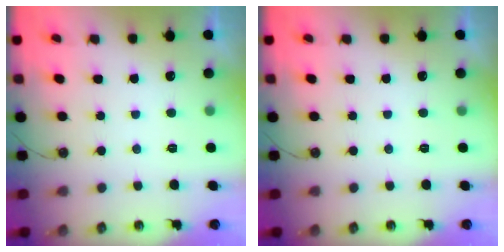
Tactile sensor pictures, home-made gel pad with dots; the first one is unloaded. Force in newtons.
{"total": 0.0}